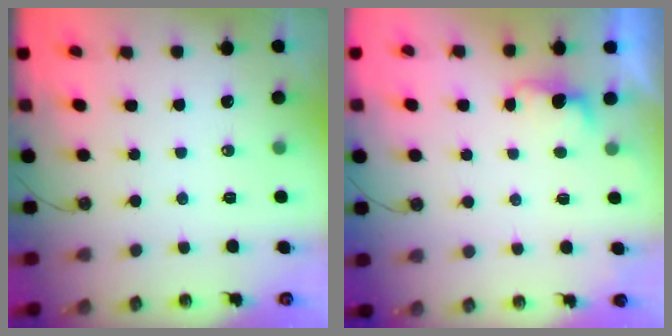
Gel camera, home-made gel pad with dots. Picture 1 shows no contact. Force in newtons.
{"total": 2.1, "press": 2.0, "slide": 0.9}